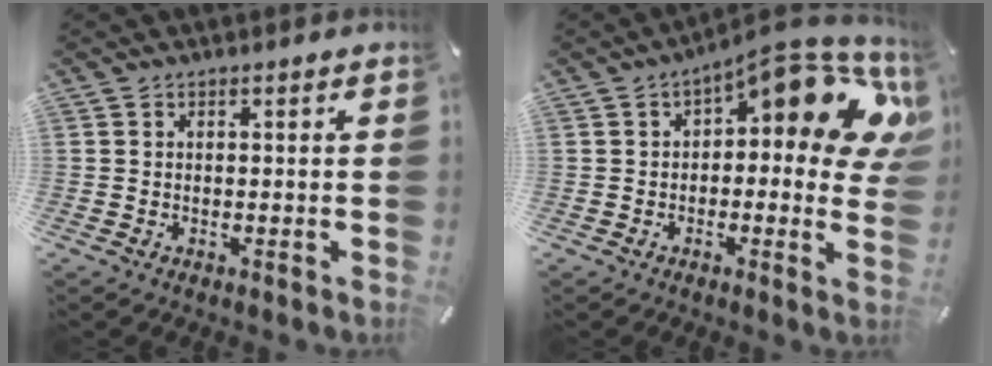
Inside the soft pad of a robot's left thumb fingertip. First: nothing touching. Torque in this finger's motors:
{"motor_torque": [2.43, 2.58, 0.92, 0.48, 0.15]}